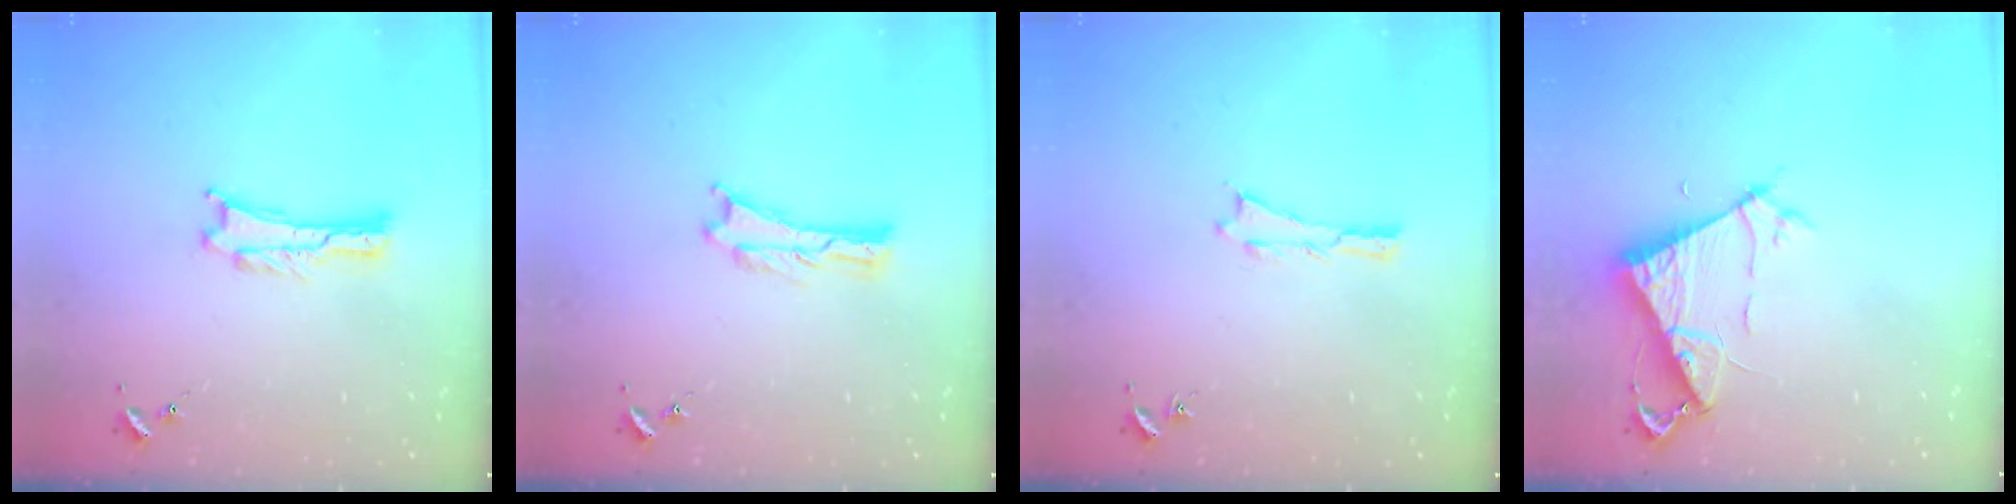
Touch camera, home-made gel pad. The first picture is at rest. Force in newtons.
{"total": 0.0}
{"total": 0.0}
{"total": 6.6, "press": 6.5, "slide": 0.7}